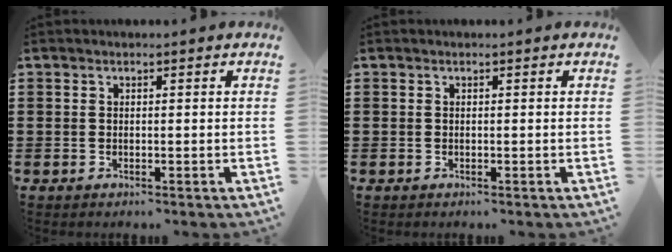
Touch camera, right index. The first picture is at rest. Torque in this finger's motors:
{"motor_torque": [2.14, 0.00, 0.00, -0.01]}